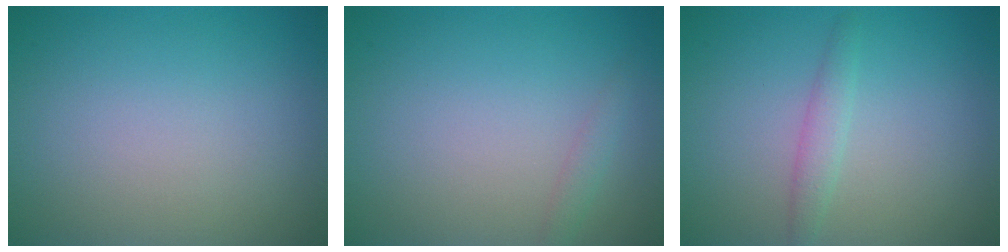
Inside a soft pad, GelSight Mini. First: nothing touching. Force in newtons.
{"total": 1.0, "press": 1.0, "slide": 0.0}
{"total": 1.5, "press": 1.5, "slide": 0.1}